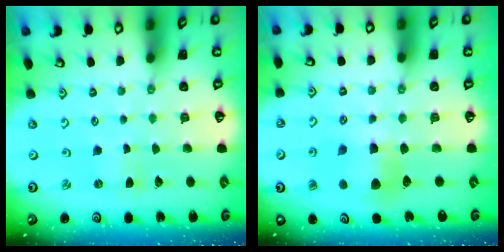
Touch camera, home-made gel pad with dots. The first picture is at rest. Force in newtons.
{"total": 7.8, "press": 7.8, "slide": 0.4}